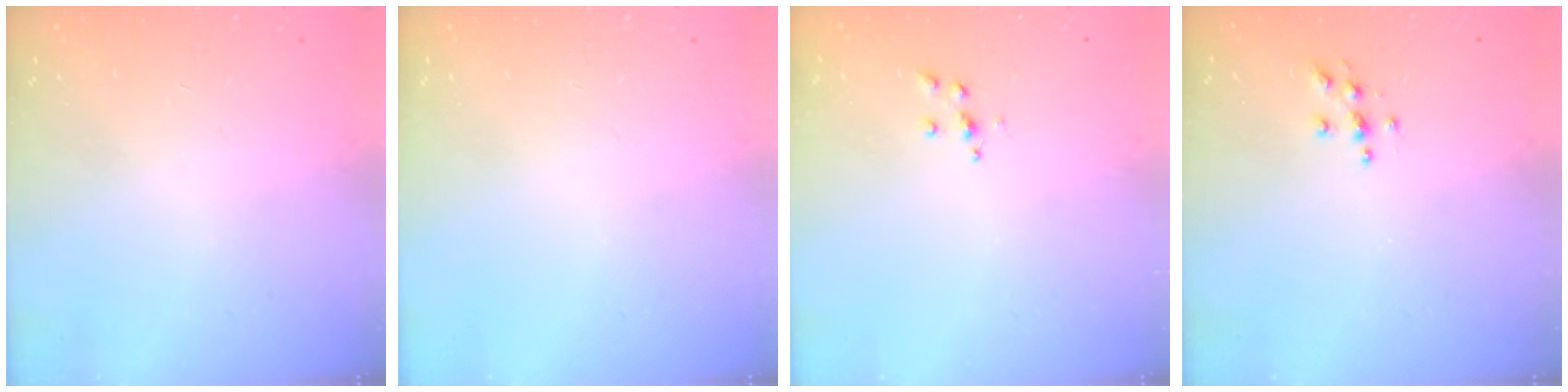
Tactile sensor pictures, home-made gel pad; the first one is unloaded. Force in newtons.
{"total": 0.0}
{"total": 4.8, "press": 4.8, "slide": 0.5}
{"total": 5.5, "press": 5.5, "slide": 0.4}